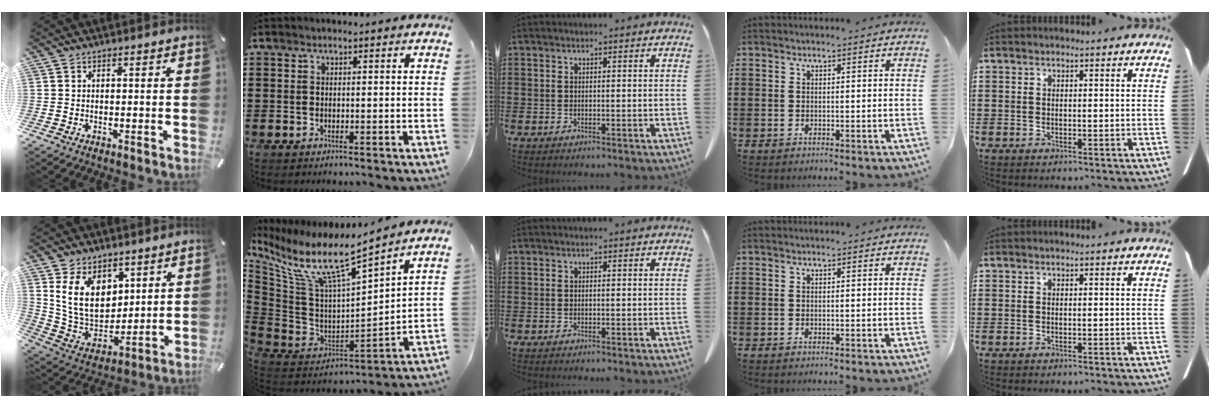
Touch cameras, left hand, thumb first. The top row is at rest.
{"thumb": {"total": 13.9, "force": [5.6, 10.4, 7.3], "torque": [-0.160, -0.028, 0.108]}, "index": {"total": 9.5, "force": [6.5, 1.5, 6.7], "torque": [-0.157, -0.057, 0.107]}}